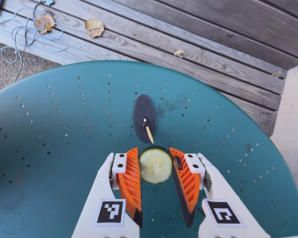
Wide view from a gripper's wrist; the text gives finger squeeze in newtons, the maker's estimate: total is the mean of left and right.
{"total": 11.7, "left": 11.7, "right": 11.8}